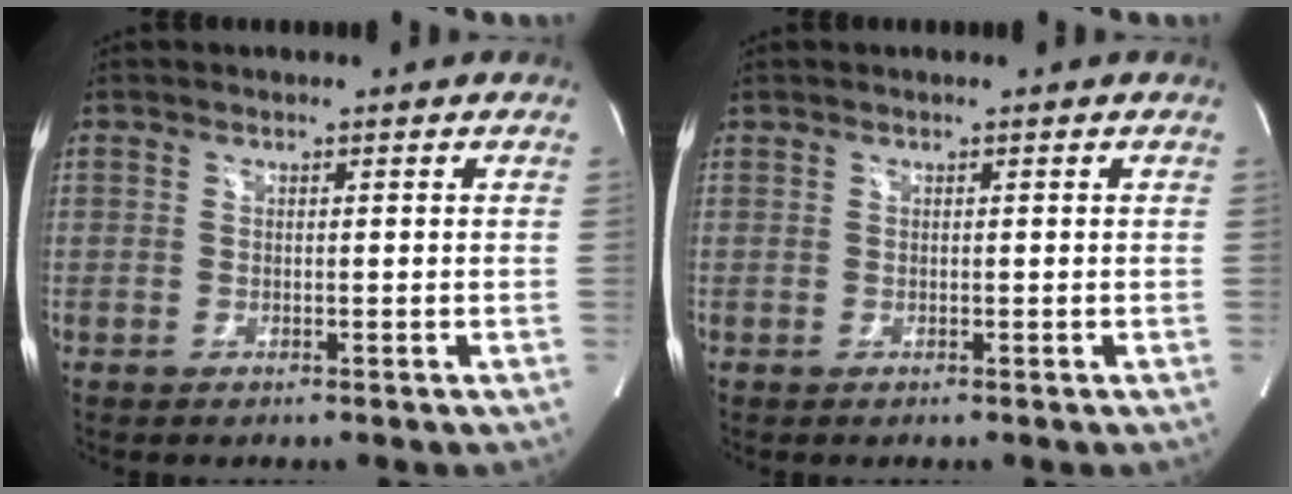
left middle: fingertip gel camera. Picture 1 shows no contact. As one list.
[{"total": 0.0}]